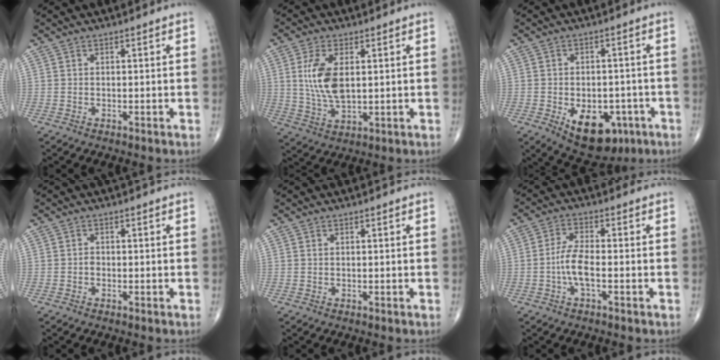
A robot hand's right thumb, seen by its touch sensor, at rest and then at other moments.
{"total": 9.0, "force": [1.7, 4.4, 7.7], "torque": [-0.157, -0.012, 0.038]}
{"total": 12.5, "force": [-5.2, 7.6, 8.5], "torque": [-0.096, 0.016, -0.062]}
{"total": 0.8, "force": [-0.3, 0.6, 0.4], "torque": [-0.001, 0.003, -0.009]}
{"total": 0.0}
{"total": 5.2, "force": [-1.4, 1.5, 4.8], "torque": [-0.103, 0.010, -0.032]}